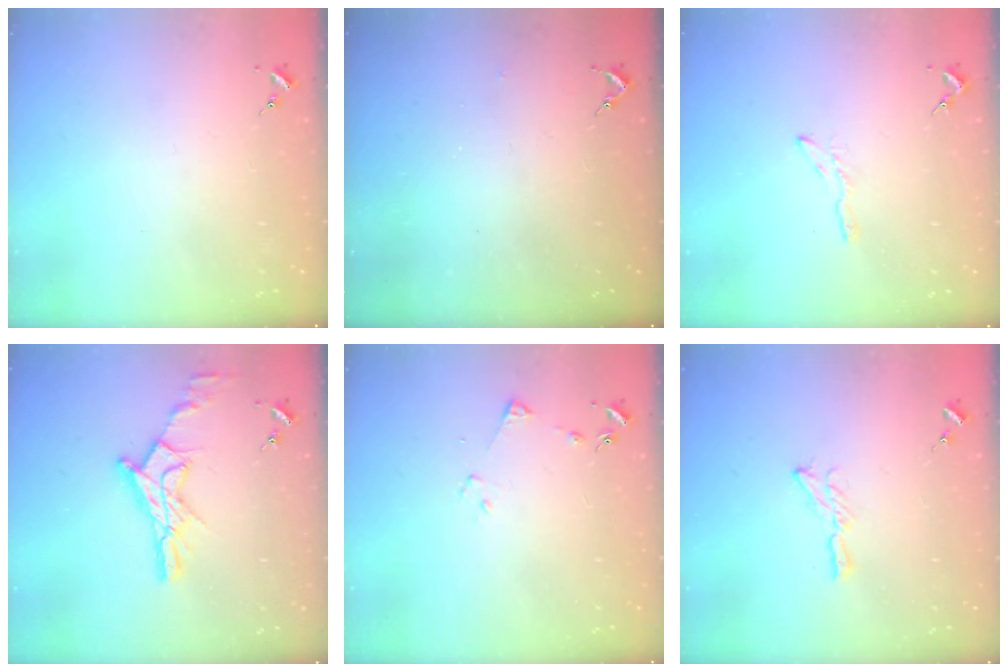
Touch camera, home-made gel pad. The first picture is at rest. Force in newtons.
{"total": 2.6, "press": 2.5, "slide": 0.3}
{"total": 3.2, "press": 3.2, "slide": 0.3}
{"total": 14.2, "press": 14.2, "slide": 1.1}
{"total": 4.5, "press": 4.5, "slide": 0.6}
{"total": 6.5, "press": 6.5, "slide": 0.3}